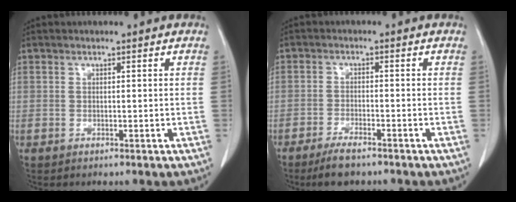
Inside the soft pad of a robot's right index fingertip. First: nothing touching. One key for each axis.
{"total": 4.6, "fx": -3.6, "fy": 0.9, "fz": 2.6, "tx": -0.054, "ty": -0.007, "tz": -0.063}